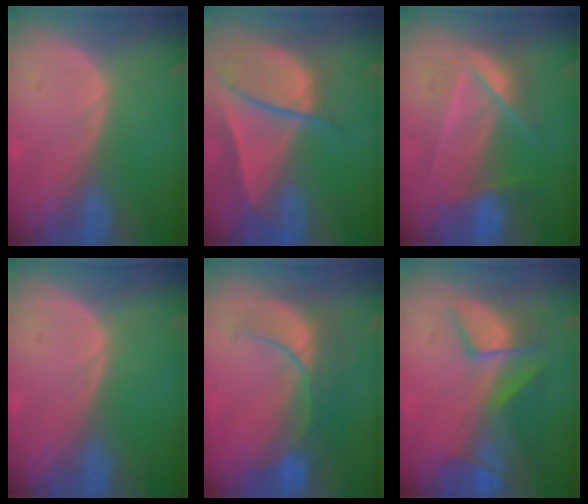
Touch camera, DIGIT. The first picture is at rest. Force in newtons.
{"total": 9.6, "press": 8.1, "slide": 5.1}
{"total": 7.3, "press": 7.3, "slide": 0.2}
{"total": 0.0}
{"total": 8.2, "press": 8.2, "slide": 0.8}
{"total": 9.5, "press": 8.4, "slide": 4.5}